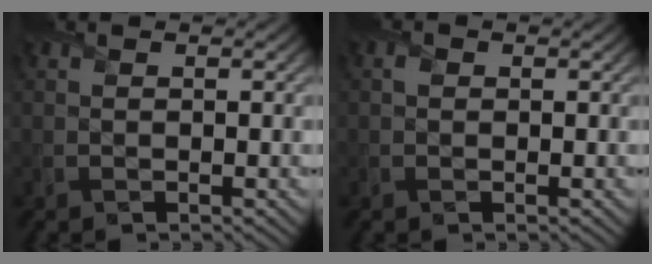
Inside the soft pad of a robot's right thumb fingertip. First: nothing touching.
{"total": 0.8, "force": [0.0, 0.7, 0.3], "torque": [-0.008, -0.001, -0.003]}